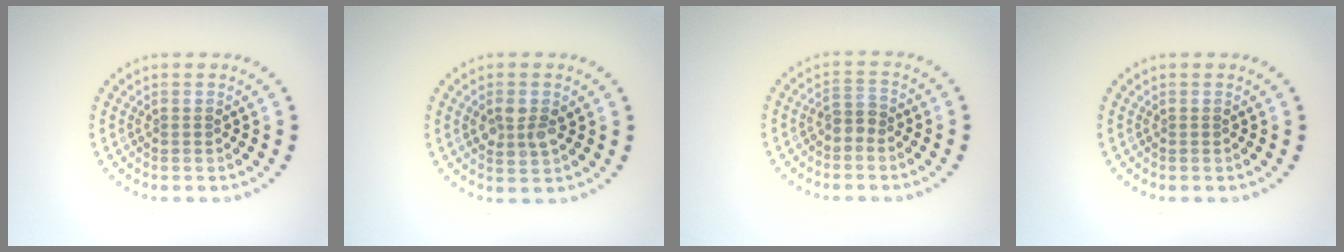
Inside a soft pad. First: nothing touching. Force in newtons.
{"total": 2.6, "press": 2.5, "slide": 0.6}
{"total": 1.5, "press": 1.3, "slide": 0.9}
{"total": 0.0}